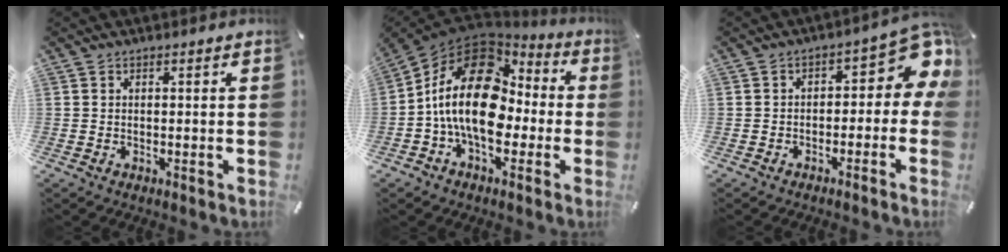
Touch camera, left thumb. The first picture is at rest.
{"total": 21.1, "force": [-1.0, 14.2, 15.6], "torque": [-0.304, 0.010, -0.015]}
{"total": 8.8, "force": [2.1, 4.8, 7.1], "torque": [-0.083, -0.023, 0.035]}